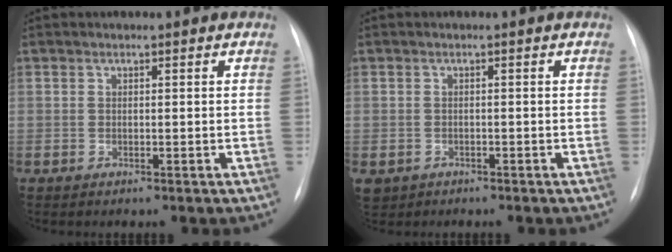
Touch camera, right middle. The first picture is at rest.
{"total": 3.5, "force": [-2.1, 2.8, 0.6], "torque": [-0.011, -0.001, -0.032]}